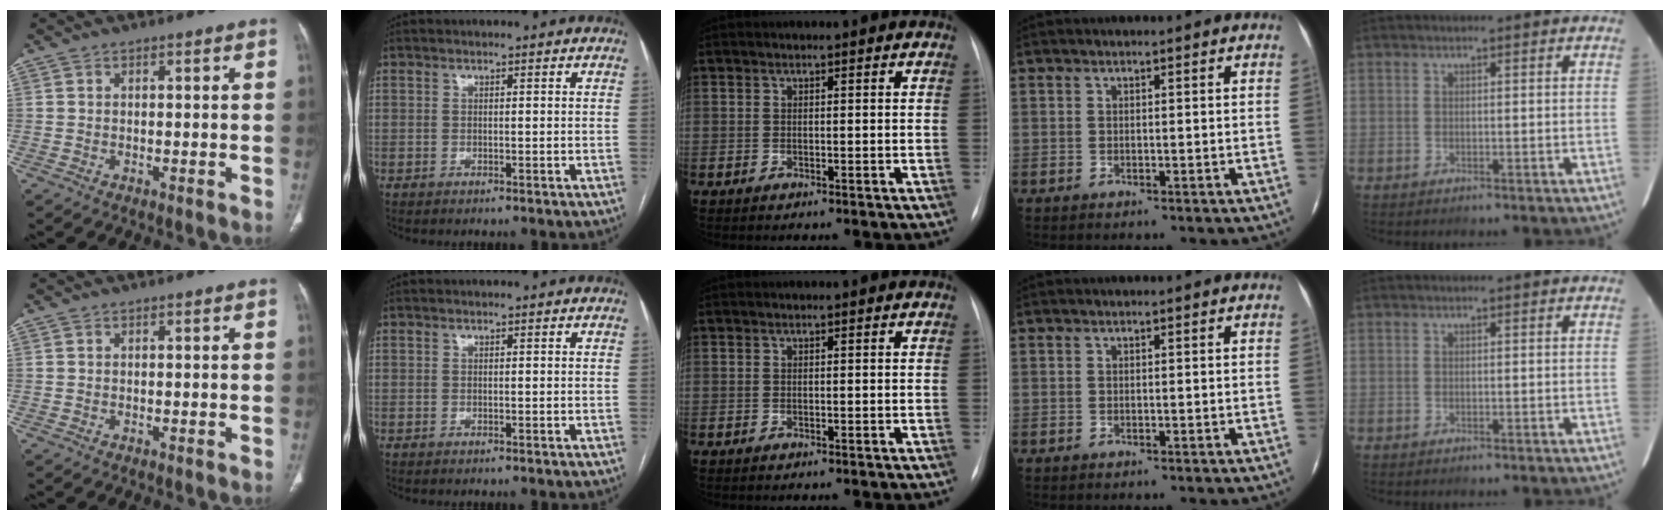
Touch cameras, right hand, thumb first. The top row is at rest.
{}